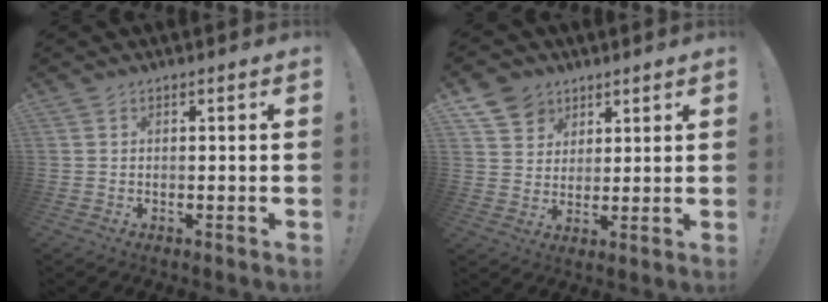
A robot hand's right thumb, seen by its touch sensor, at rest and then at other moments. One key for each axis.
{"total": 8.4, "fx": 5.3, "fy": 6.4, "fz": 1.3, "tx": -0.020, "ty": -0.036, "tz": 0.105}